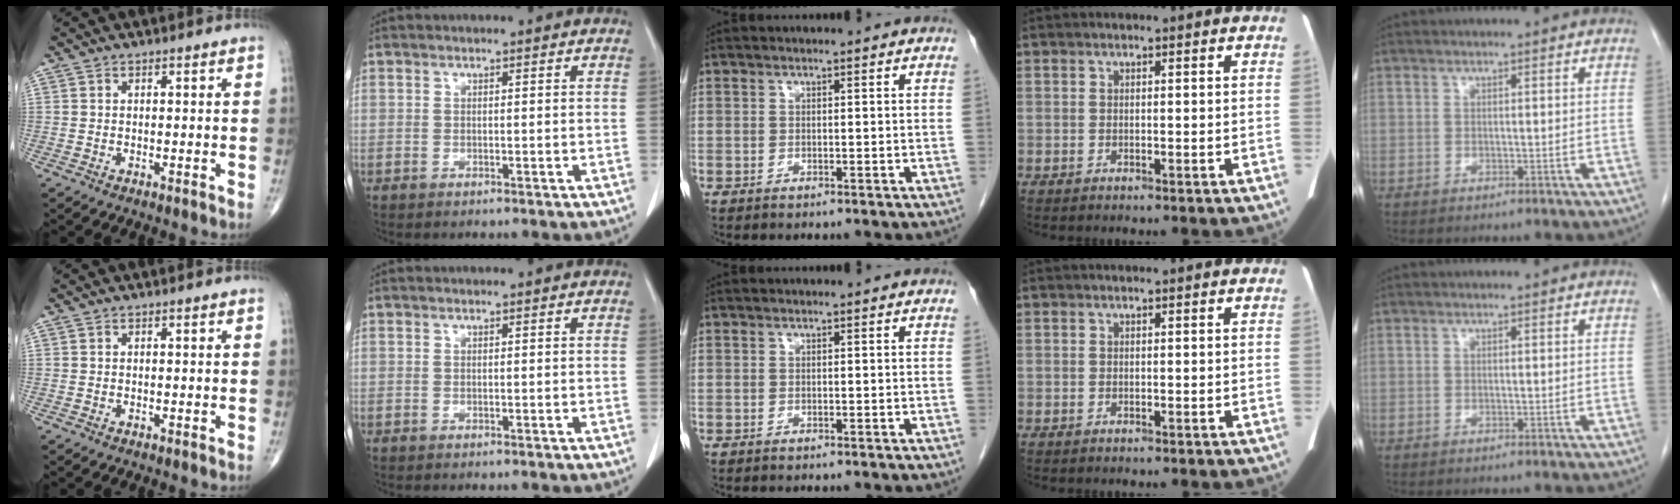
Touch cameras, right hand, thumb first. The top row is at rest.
{}